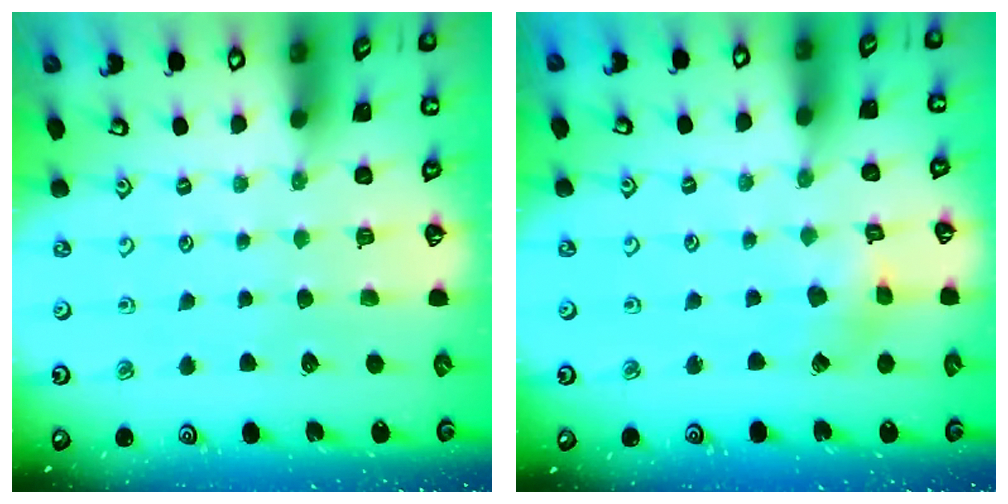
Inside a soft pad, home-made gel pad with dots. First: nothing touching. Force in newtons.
{"total": 2.6, "press": 2.6, "slide": 0.3}